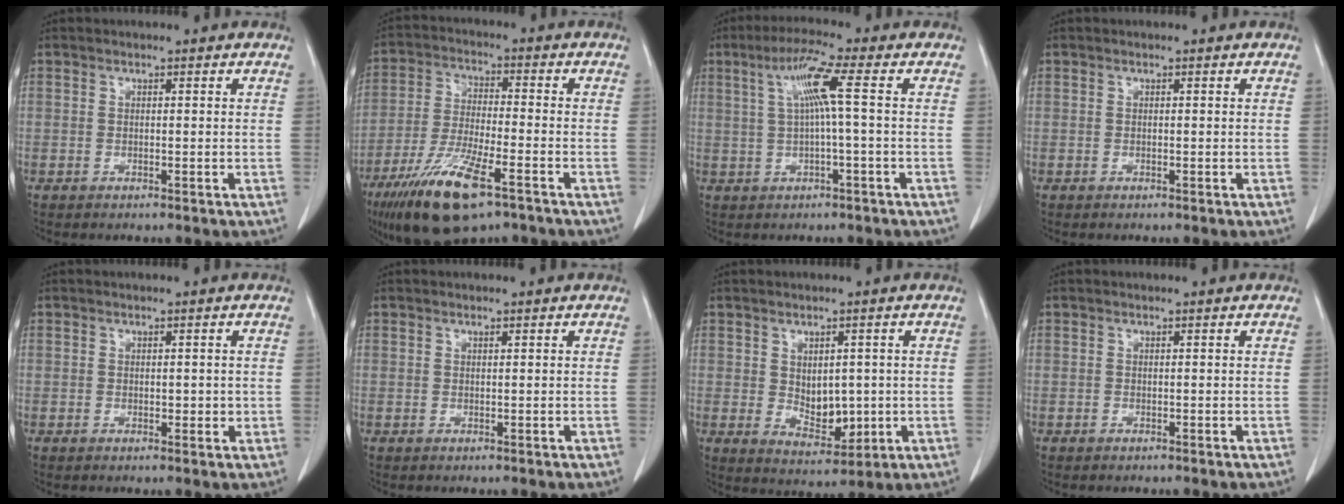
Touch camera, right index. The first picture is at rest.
{"total": 13.8, "force": [-8.4, 2.8, 10.6], "torque": [-0.210, -0.029, -0.147]}
{"total": 6.0, "force": [1.4, 0.5, 5.9], "torque": [-0.112, 0.016, 0.025]}
{"total": 0.0}
{"total": 1.8, "force": [-0.1, 1.1, 1.4], "torque": [-0.015, -0.001, 0.000]}
{"total": 0.0}
{"total": 5.8, "force": [0.1, 3.5, 4.6], "torque": [-0.073, -0.007, 0.020]}
{"total": 0.0}